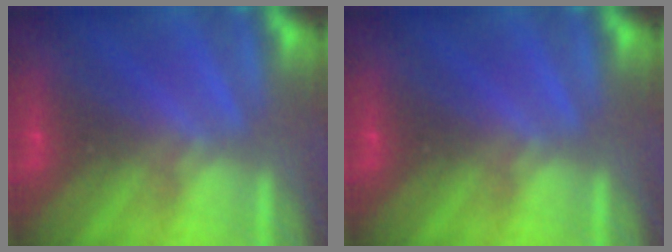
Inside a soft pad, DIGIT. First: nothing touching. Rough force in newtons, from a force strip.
{"total": 0.0}